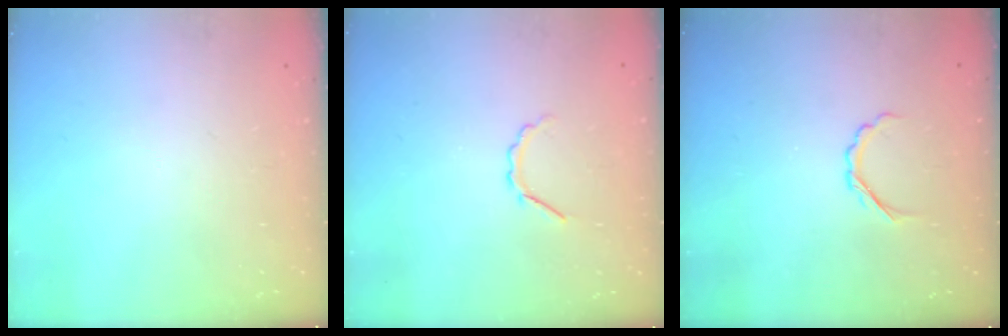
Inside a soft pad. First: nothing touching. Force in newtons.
{"total": 2.9, "press": 2.7, "slide": 1.0}
{"total": 2.9, "press": 2.8, "slide": 0.9}